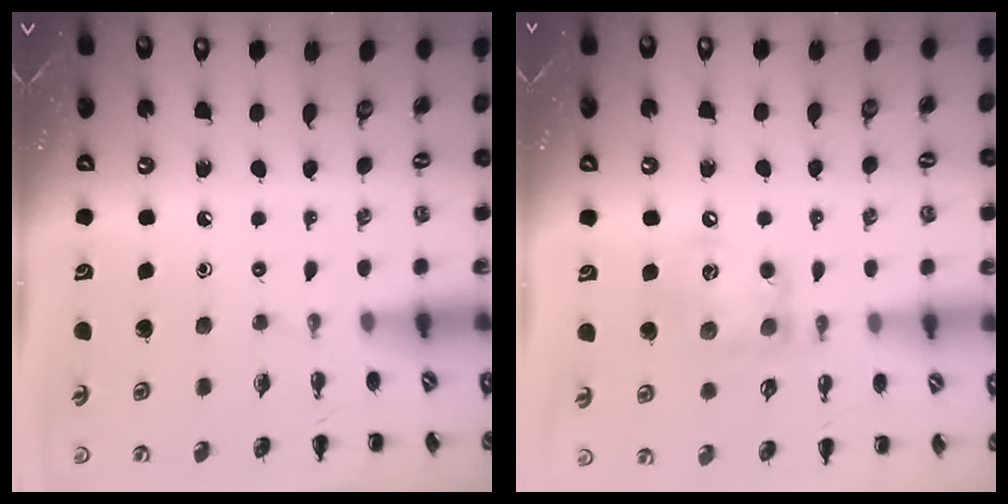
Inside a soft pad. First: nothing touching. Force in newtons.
{"total": 12.3, "press": 12.2, "slide": 1.9}